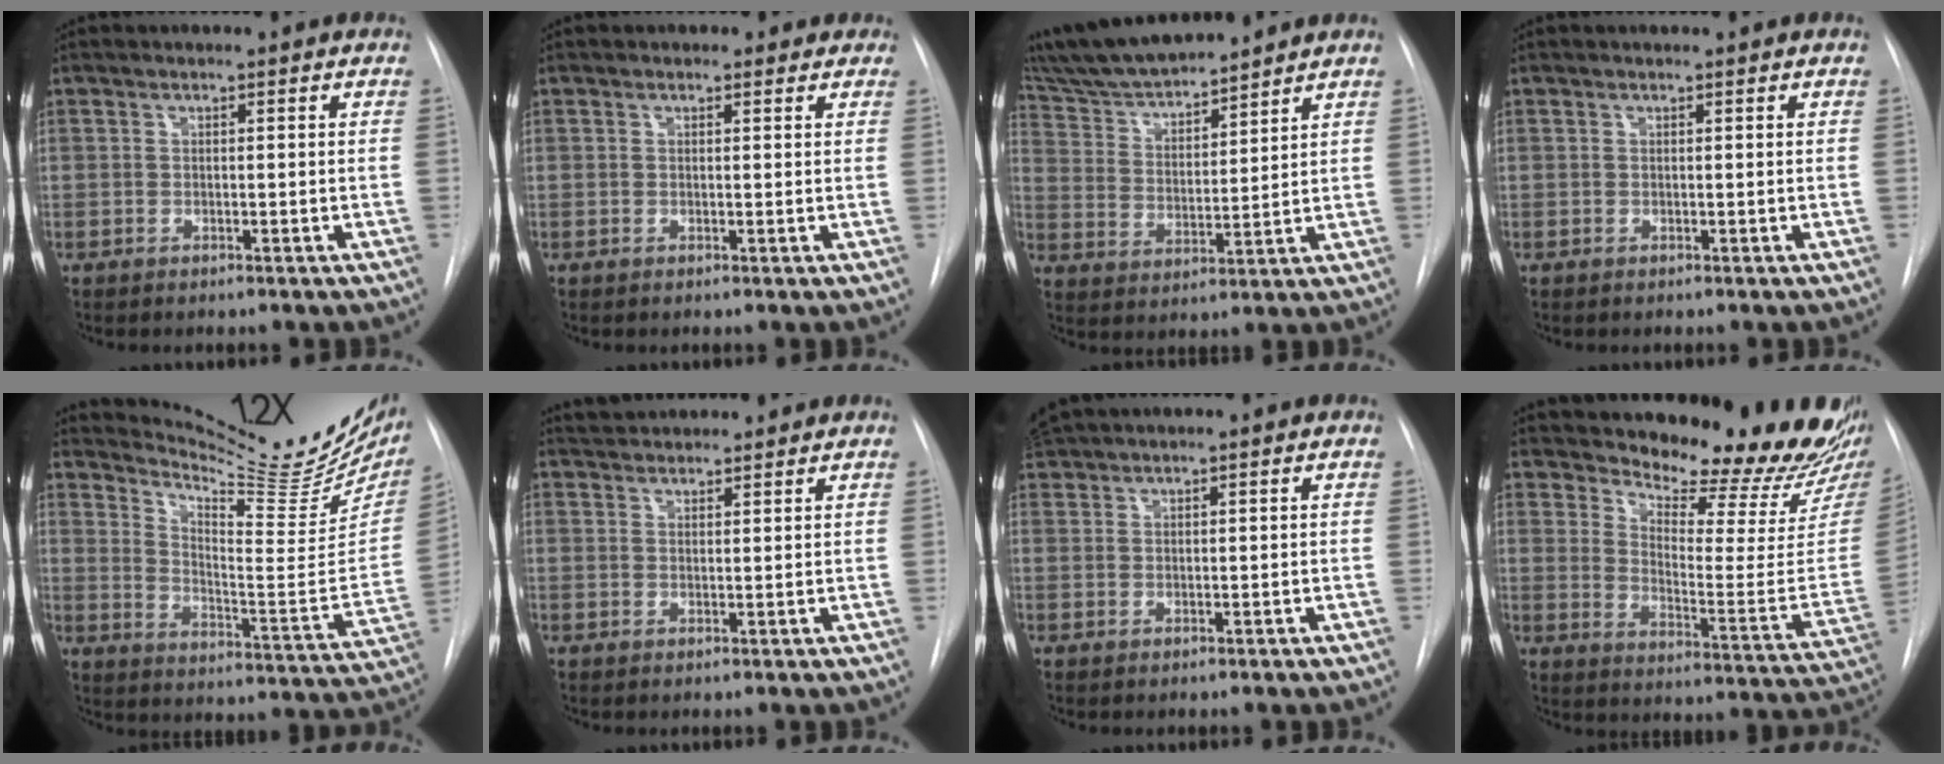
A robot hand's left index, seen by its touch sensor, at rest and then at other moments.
{"total": 1.4, "force": [0.9, 1.1, 0.2], "torque": [0.007, 0.000, 0.004]}
{"total": 12.9, "force": [12.0, 1.2, 4.6], "torque": [-0.088, 0.018, 0.225]}
{"total": 0.0}
{"total": 23.5, "force": [20.9, 4.0, 9.9], "torque": [-0.142, -0.081, 0.275]}
{"total": 4.6, "force": [4.4, 1.0, 0.9], "torque": [-0.016, 0.037, 0.073]}
{"total": 2.5, "force": [2.5, -0.3, 0.5], "torque": [-0.010, 0.026, 0.053]}
{"total": 21.7, "force": [20.2, 2.1, 7.8], "torque": [-0.107, -0.118, 0.253]}